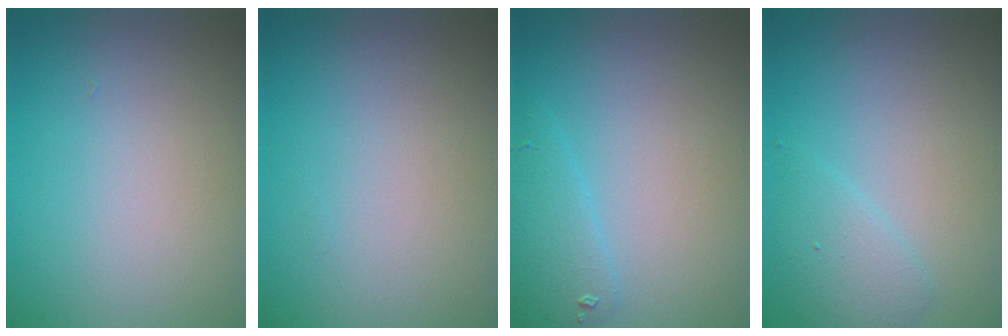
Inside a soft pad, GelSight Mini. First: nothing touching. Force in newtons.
{"total": 0.0}
{"total": 2.1, "press": 2.1, "slide": 0.2}
{"total": 1.9, "press": 1.9, "slide": 0.2}